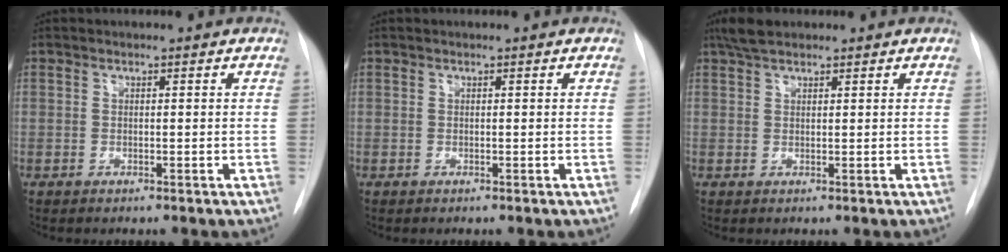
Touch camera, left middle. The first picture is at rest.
{"total": 0.0}
{"total": 3.4, "force": [2.7, 1.2, 1.6], "torque": [-0.035, 0.015, 0.050]}